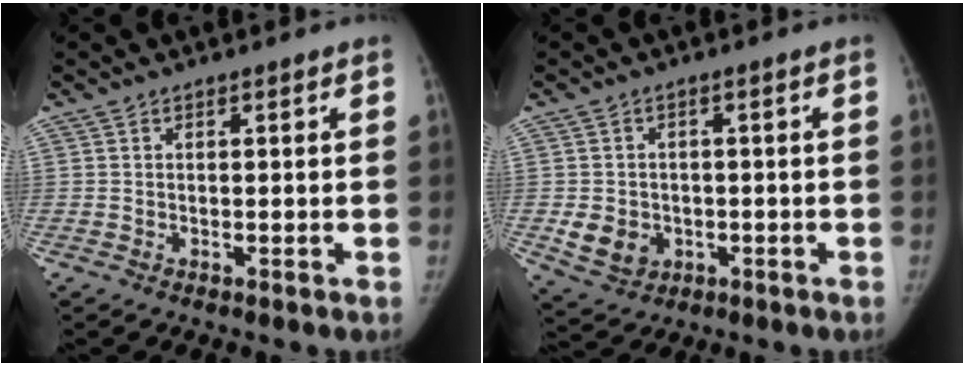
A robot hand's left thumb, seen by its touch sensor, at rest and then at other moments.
{"total": 6.3, "force": [-1.5, 5.3, 3.0], "torque": [-0.035, 0.008, -0.012]}